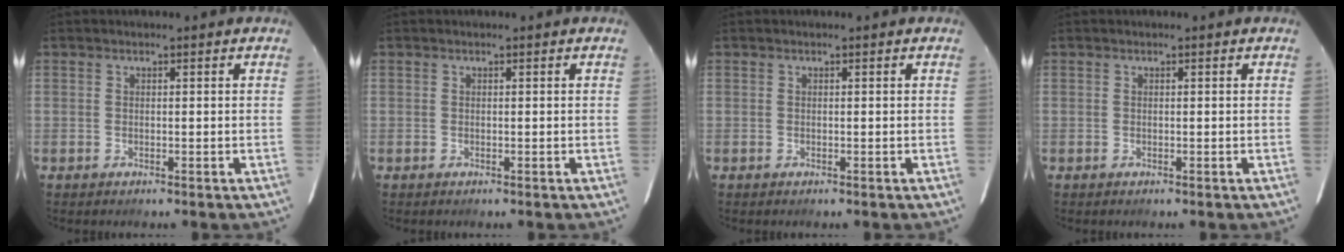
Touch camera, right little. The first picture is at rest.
{"total": 0.0}
{"total": 0.0}
{"total": 0.0}